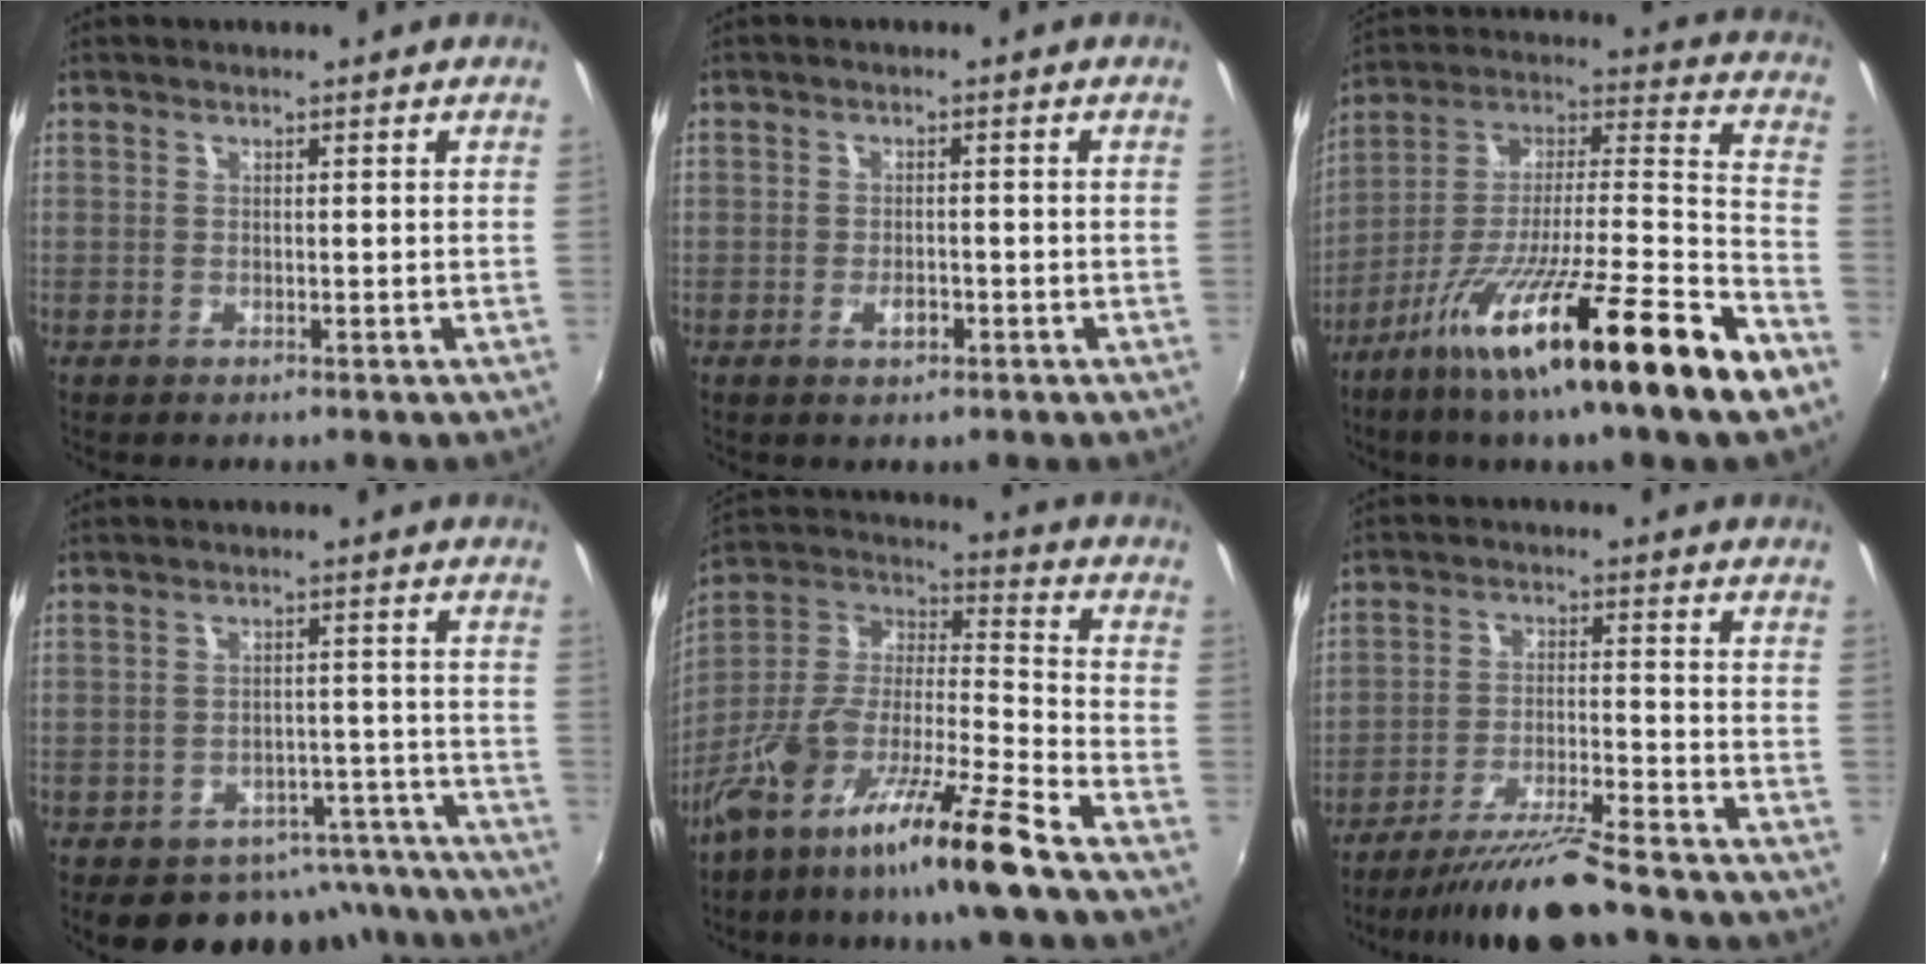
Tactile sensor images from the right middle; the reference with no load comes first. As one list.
[{"total": 2.2, "force": [-1.1, 1.2, 1.4], "torque": [-0.026, -0.002, -0.019]}, {"total": 24.8, "force": [-14.7, 0.7, 19.9], "torque": [-0.295, -0.027, -0.250]}, {"total": 13.9, "force": [-11.6, 6.8, 3.5], "torque": [-0.058, 0.024, -0.128]}, {"total": 18.6, "force": [-13.2, 0.3, 13.1], "torque": [-0.227, -0.021, -0.246]}, {"total": 10.9, "force": [-9.7, -0.2, 5.0], "torque": [-0.107, -0.009, -0.170]}]